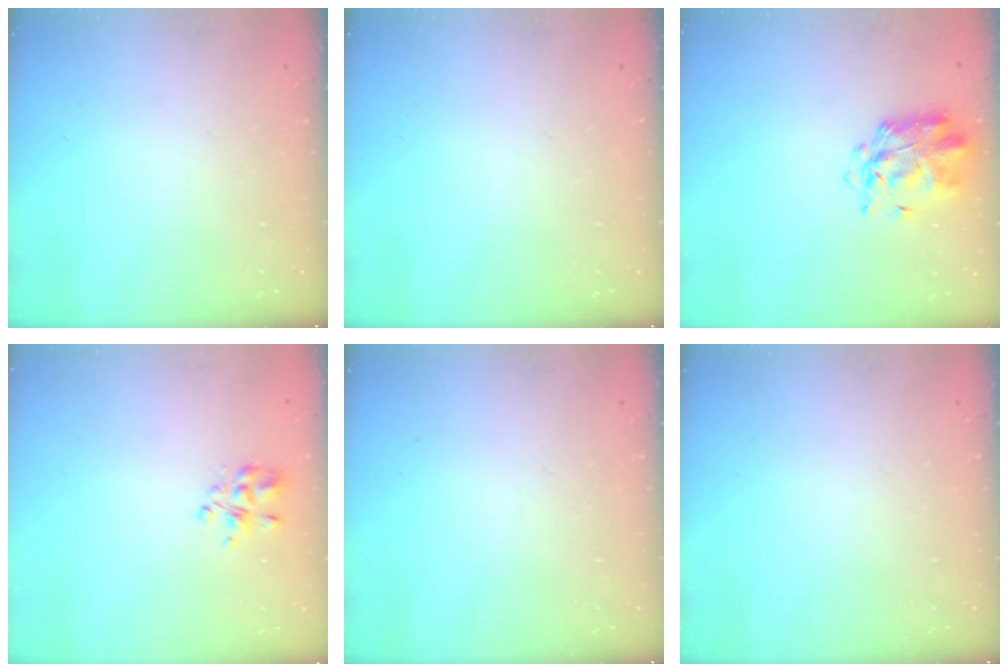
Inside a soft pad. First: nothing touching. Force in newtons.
{"total": 0.0}
{"total": 2.9, "press": 2.8, "slide": 0.8}
{"total": 3.6, "press": 3.6, "slide": 0.2}
{"total": 0.0}
{"total": 0.0}